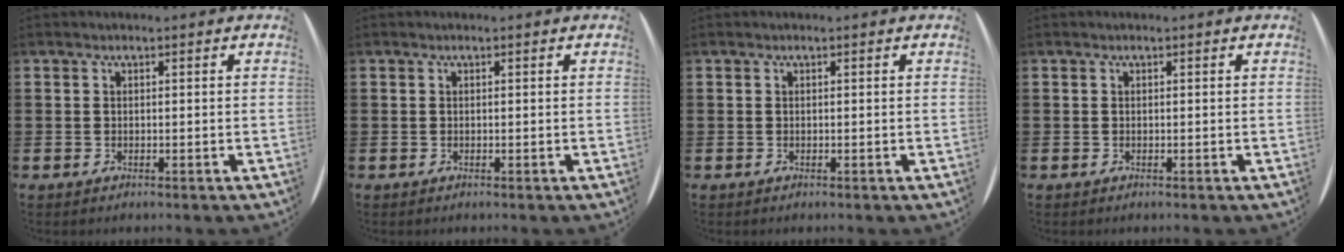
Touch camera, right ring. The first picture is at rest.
{"total": 0.0}
{"total": 0.0}
{"total": 0.0}